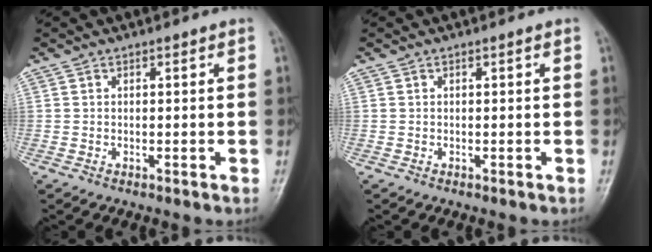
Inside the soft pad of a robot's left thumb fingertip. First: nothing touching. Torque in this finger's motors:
{"motor_torque": [0.01, 0.01, 0.01, -0.01, 0.00]}